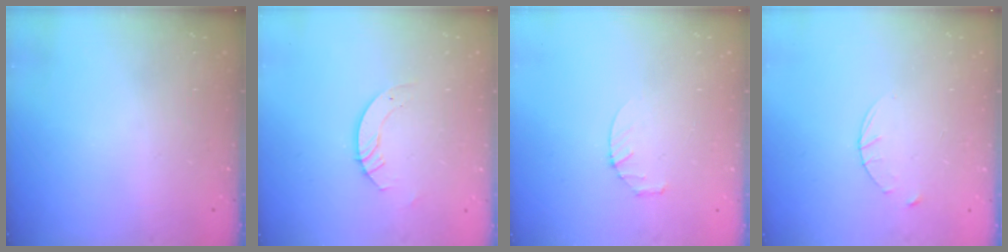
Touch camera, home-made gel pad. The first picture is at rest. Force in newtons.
{"total": 3.7, "press": 3.7, "slide": 0.3}
{"total": 2.8, "press": 2.8, "slide": 0.4}
{"total": 3.6, "press": 3.5, "slide": 0.4}